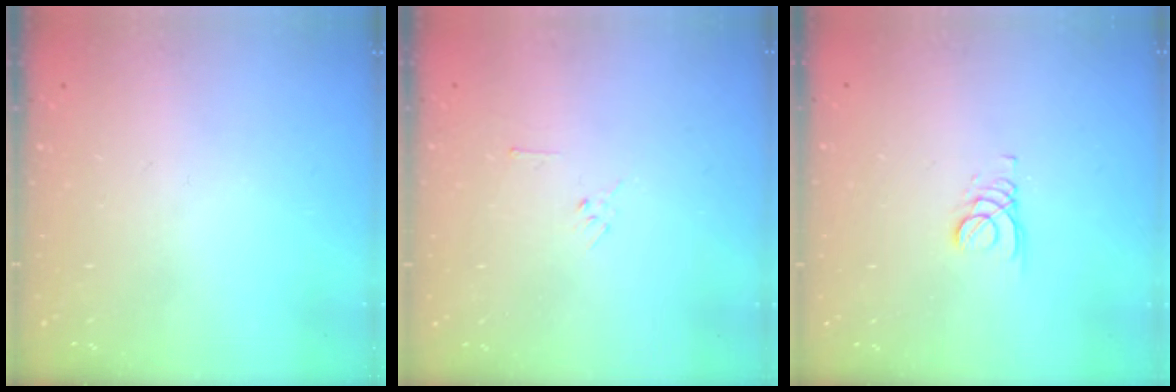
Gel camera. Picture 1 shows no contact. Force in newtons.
{"total": 3.5, "press": 3.4, "slide": 0.8}
{"total": 2.1, "press": 2.1, "slide": 0.1}